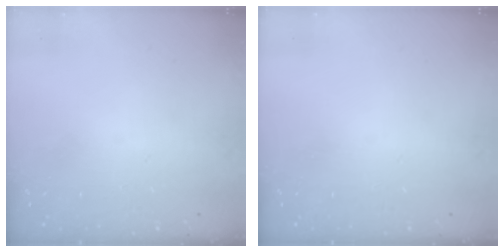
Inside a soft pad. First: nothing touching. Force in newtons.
{"total": 0.0}